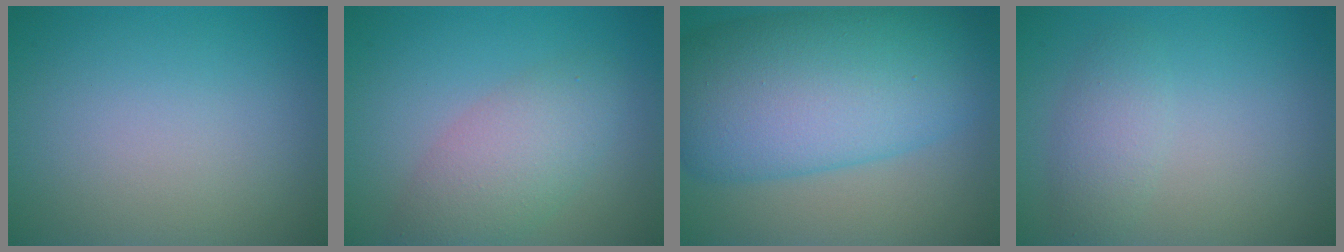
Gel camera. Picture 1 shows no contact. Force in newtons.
{"total": 4.4, "press": 4.4, "slide": 0.2}
{"total": 12.8, "press": 12.8, "slide": 0.4}
{"total": 2.2, "press": 2.2, "slide": 0.2}